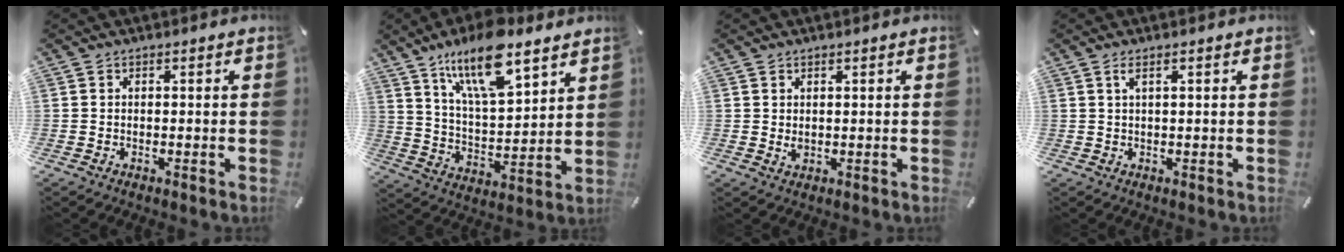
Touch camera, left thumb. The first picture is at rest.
{"total": 16.6, "force": [11.8, 6.2, 9.9], "torque": [-0.182, -0.053, 0.206]}
{"total": 1.3, "force": [0.8, 0.8, 0.7], "torque": [-0.015, 0.002, 0.014]}
{"total": 1.9, "force": [0.9, 0.2, 1.7], "torque": [-0.035, 0.001, 0.014]}